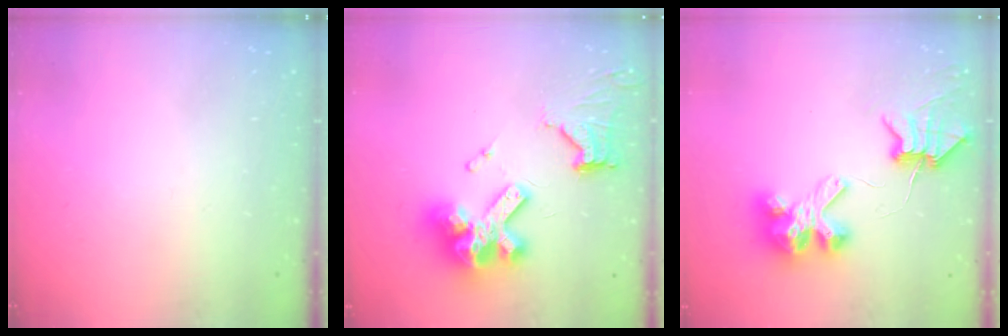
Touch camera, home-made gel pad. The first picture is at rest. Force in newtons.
{"total": 17.4, "press": 17.3, "slide": 1.8}
{"total": 8.3, "press": 8.2, "slide": 0.7}